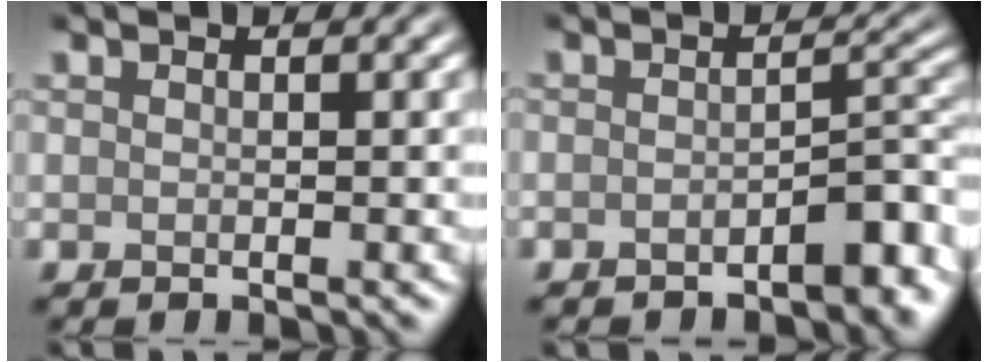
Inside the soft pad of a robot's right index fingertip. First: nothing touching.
{"total": 3.5, "force": [-2.3, 1.1, 2.4], "torque": [-0.030, 0.008, -0.038]}